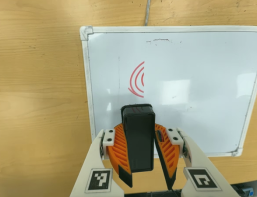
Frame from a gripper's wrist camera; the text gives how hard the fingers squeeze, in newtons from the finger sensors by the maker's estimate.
{"total": 11.0, "left": 10.8, "right": 11.2}